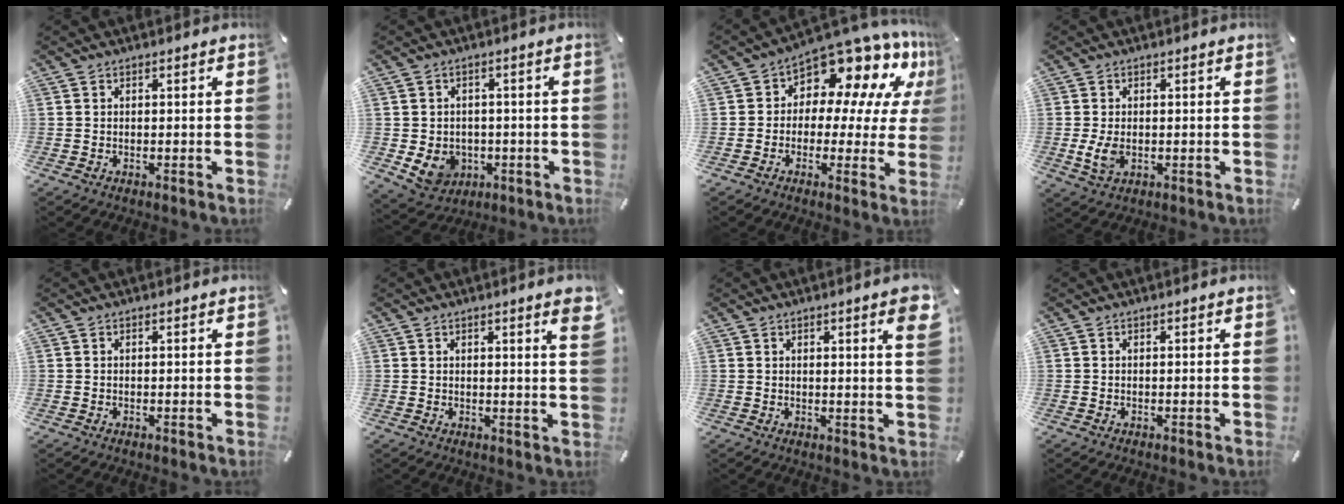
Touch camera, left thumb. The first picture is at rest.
{"total": 7.2, "force": [-1.5, 6.4, 2.8], "torque": [-0.055, 0.000, -0.027]}
{"total": 12.1, "force": [8.1, 6.6, 6.2], "torque": [-0.100, -0.077, 0.142]}
{"total": 4.4, "force": [-0.5, 2.9, 3.2], "torque": [-0.076, -0.009, -0.015]}
{"total": 0.0}
{"total": 3.9, "force": [1.9, 0.4, 3.3], "torque": [-0.051, -0.007, 0.030]}
{"total": 4.3, "force": [1.8, 0.6, 3.9], "torque": [-0.060, -0.005, 0.026]}
{"total": 0.0}